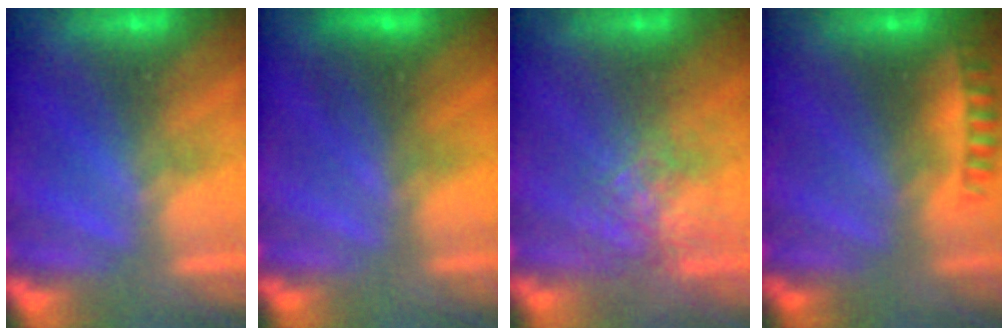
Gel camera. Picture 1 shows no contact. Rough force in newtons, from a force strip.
{"total": 2.7}
{"total": 2.7}
{"total": 2.4}